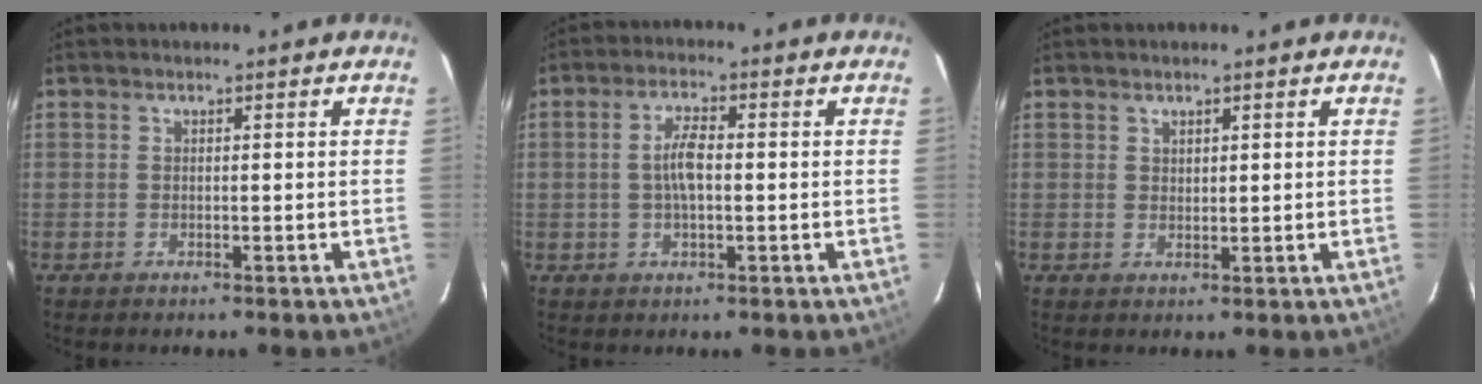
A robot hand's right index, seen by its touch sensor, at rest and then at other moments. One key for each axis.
{"total": 4.8, "fx": -0.1, "fy": 1.8, "fz": 4.4, "tx": -0.087, "ty": 0.007, "tz": 0.002}
{"total": 1.2, "fx": 0.9, "fy": 0.7, "fz": 0.3, "tx": -0.002, "ty": 0.002, "tz": 0.016}